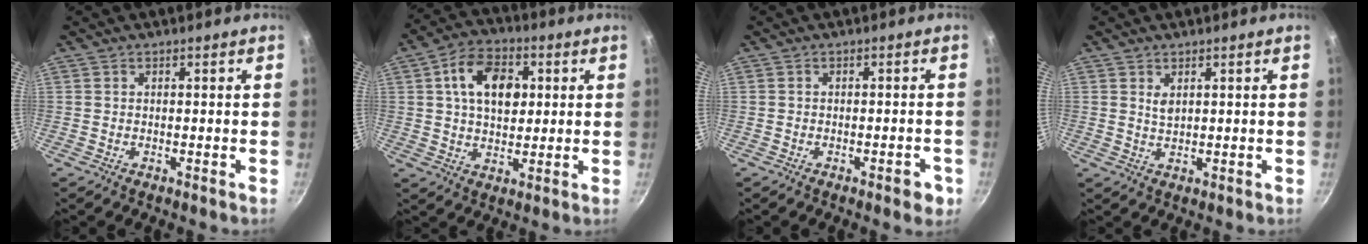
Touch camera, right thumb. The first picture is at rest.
{"total": 12.4, "force": [2.9, 8.3, 8.8], "torque": [-0.122, 0.005, 0.039]}
{"total": 3.4, "force": [-1.7, 1.3, 2.7], "torque": [-0.025, 0.012, -0.019]}
{"total": 2.1, "force": [1.0, 1.2, 1.5], "torque": [-0.024, -0.007, 0.020]}